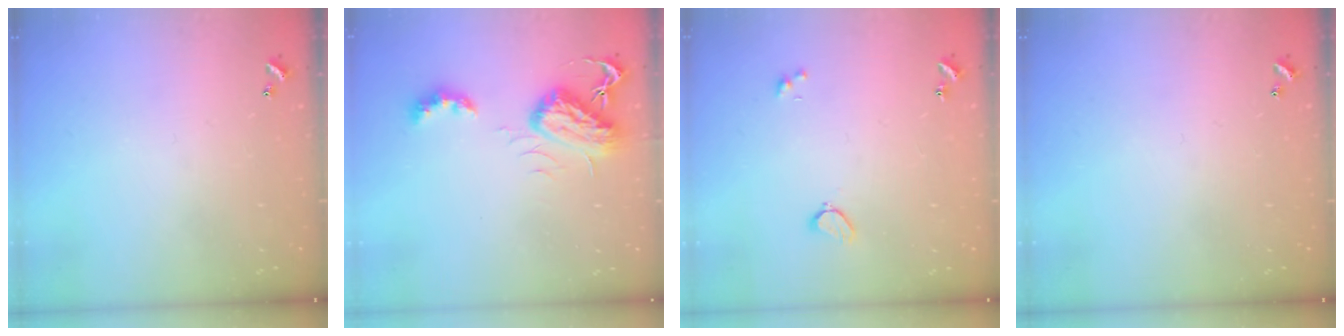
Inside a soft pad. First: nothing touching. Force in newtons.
{"total": 8.3, "press": 8.2, "slide": 0.9}
{"total": 2.8, "press": 2.7, "slide": 0.6}
{"total": 0.0}